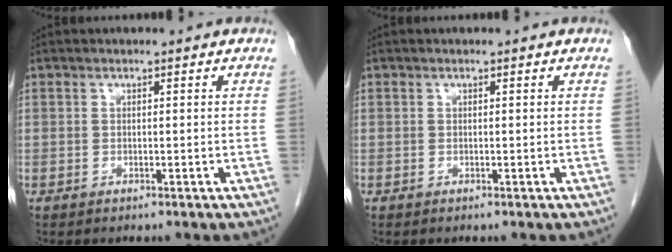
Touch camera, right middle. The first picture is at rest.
{"total": 0.0}